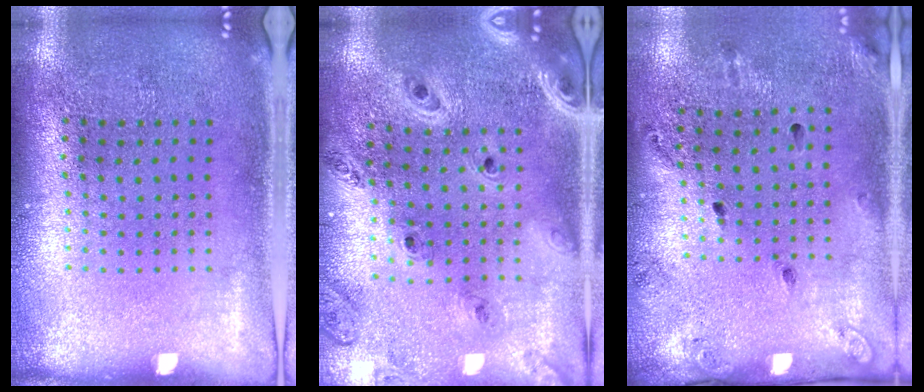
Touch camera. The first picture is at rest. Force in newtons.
{"total": 1.4, "press": 1.4, "slide": 0.2}
{"total": 1.8, "press": 1.2, "slide": 1.4}